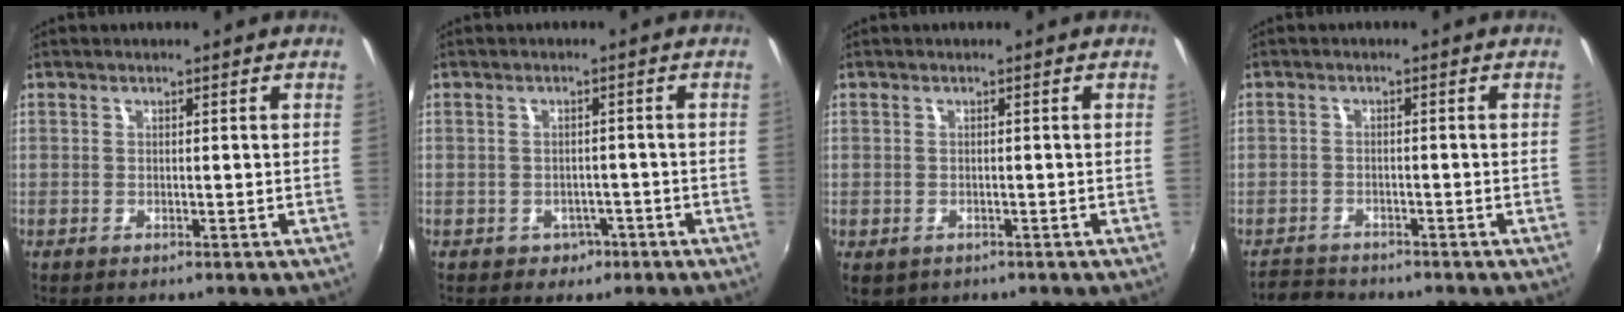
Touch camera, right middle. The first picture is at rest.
{"total": 3.1, "force": [-1.6, 2.6, 0.5], "torque": [-0.015, 0.007, -0.016]}
{"total": 3.3, "force": [-1.4, 2.5, 1.8], "torque": [-0.036, -0.011, -0.015]}
{"total": 3.2, "force": [-2.9, 1.3, -0.3], "torque": [-0.007, 0.009, -0.056]}